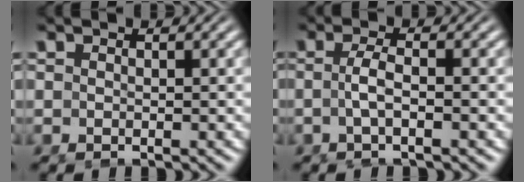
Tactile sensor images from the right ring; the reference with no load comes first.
{"total": 2.1, "force": [-0.8, -0.4, 1.9], "torque": [-0.044, -0.008, -0.009]}